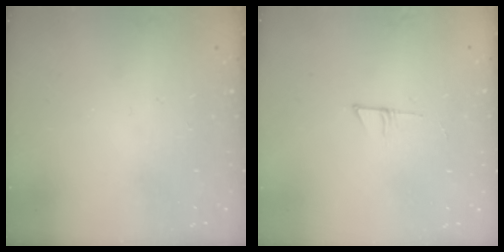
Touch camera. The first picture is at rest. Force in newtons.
{"total": 4.0, "press": 4.0, "slide": 0.4}